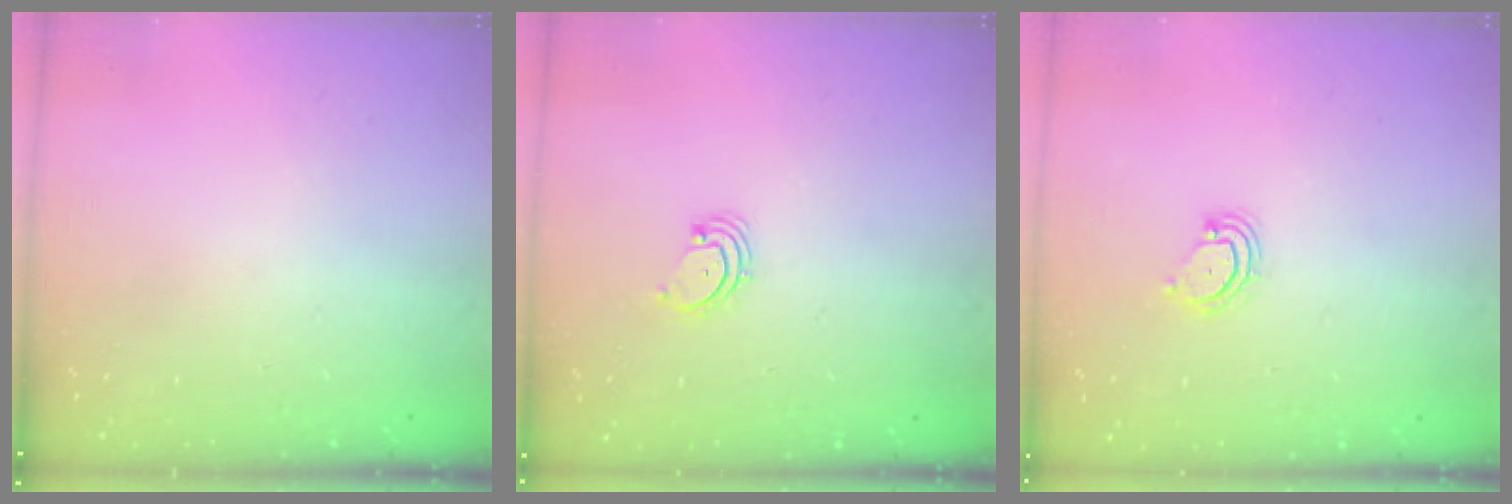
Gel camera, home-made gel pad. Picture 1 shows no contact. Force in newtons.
{"total": 1.7, "press": 1.6, "slide": 0.2}
{"total": 3.8, "press": 3.8, "slide": 0.5}